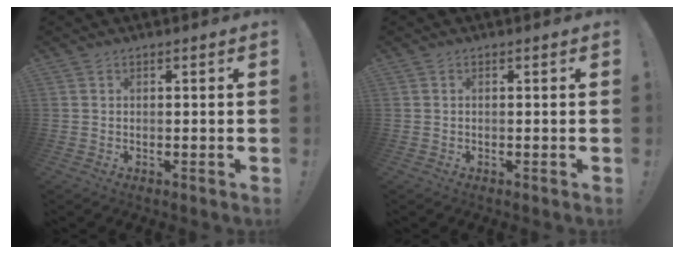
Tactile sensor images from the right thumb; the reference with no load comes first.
{"total": 0.0}